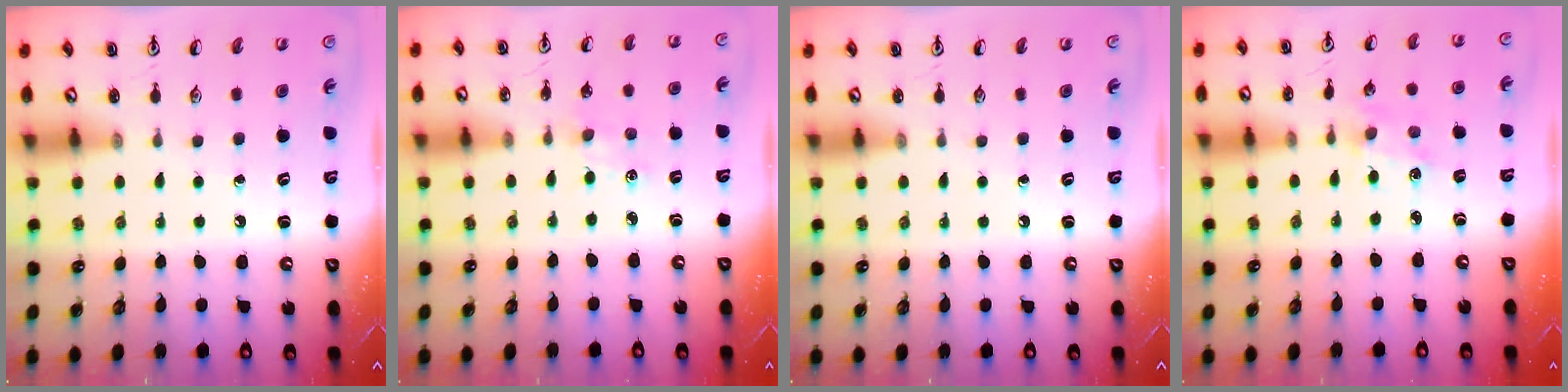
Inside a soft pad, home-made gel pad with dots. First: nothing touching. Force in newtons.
{"total": 1.2, "press": 1.2, "slide": 0.3}
{"total": 0.0}
{"total": 1.5, "press": 1.5, "slide": 0.1}